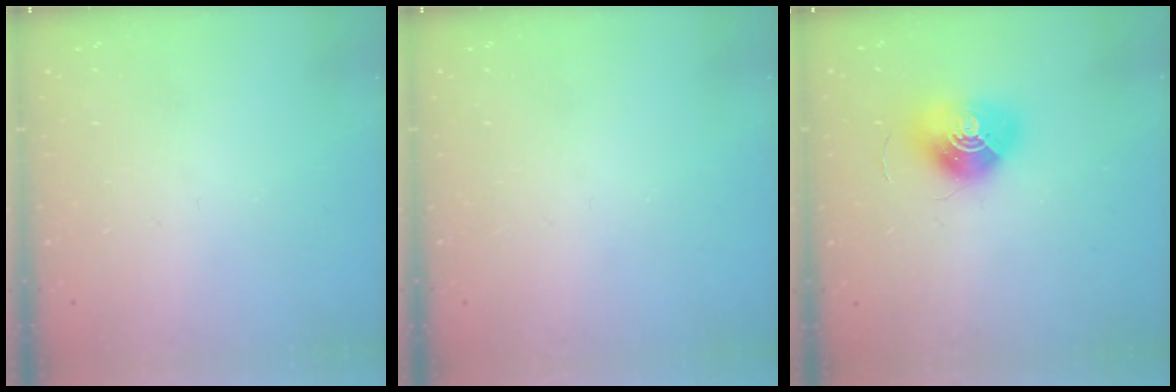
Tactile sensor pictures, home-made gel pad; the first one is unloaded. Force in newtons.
{"total": 0.0}
{"total": 12.7, "press": 12.7, "slide": 0.5}